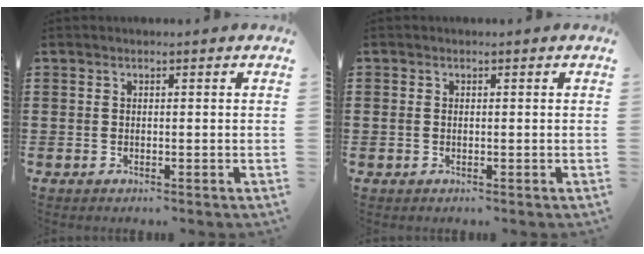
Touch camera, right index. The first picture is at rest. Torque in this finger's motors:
{"motor_torque": [0.01, 0.49, -0.02, -0.01]}